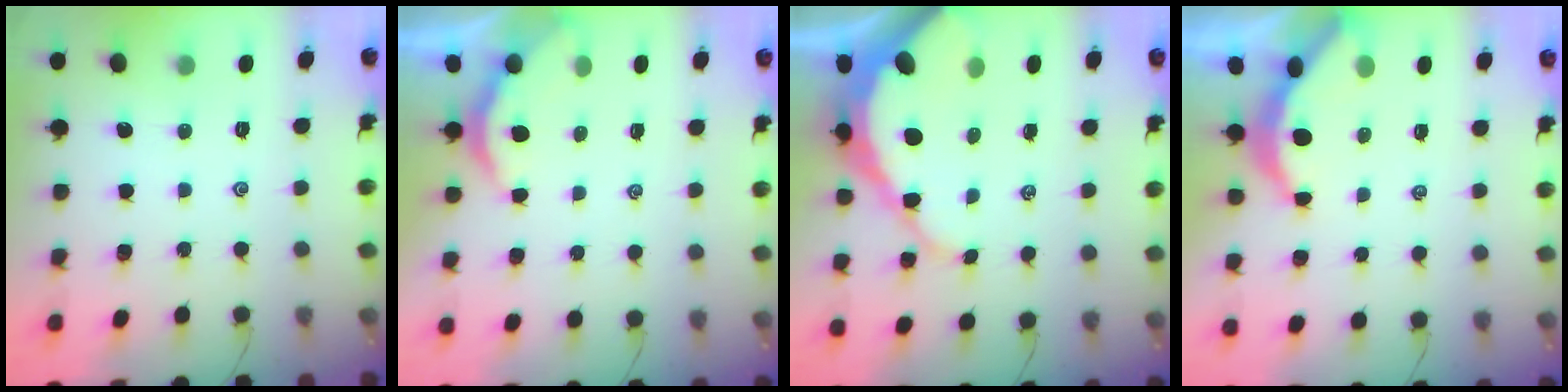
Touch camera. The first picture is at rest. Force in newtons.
{"total": 2.6, "press": 2.5, "slide": 0.2}
{"total": 12.5, "press": 12.5, "slide": 0.9}
{"total": 4.3, "press": 4.3, "slide": 0.5}